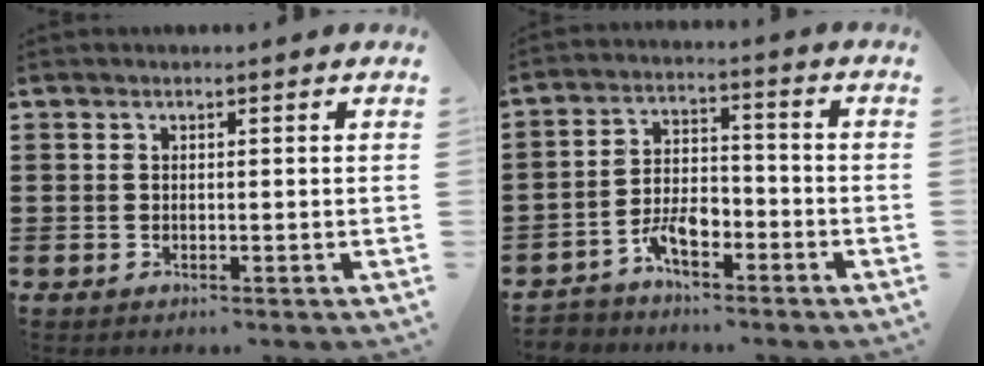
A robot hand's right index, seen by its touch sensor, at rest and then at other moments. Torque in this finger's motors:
{"motor_torque": [2.14, 0.00, 0.49, 0.04]}